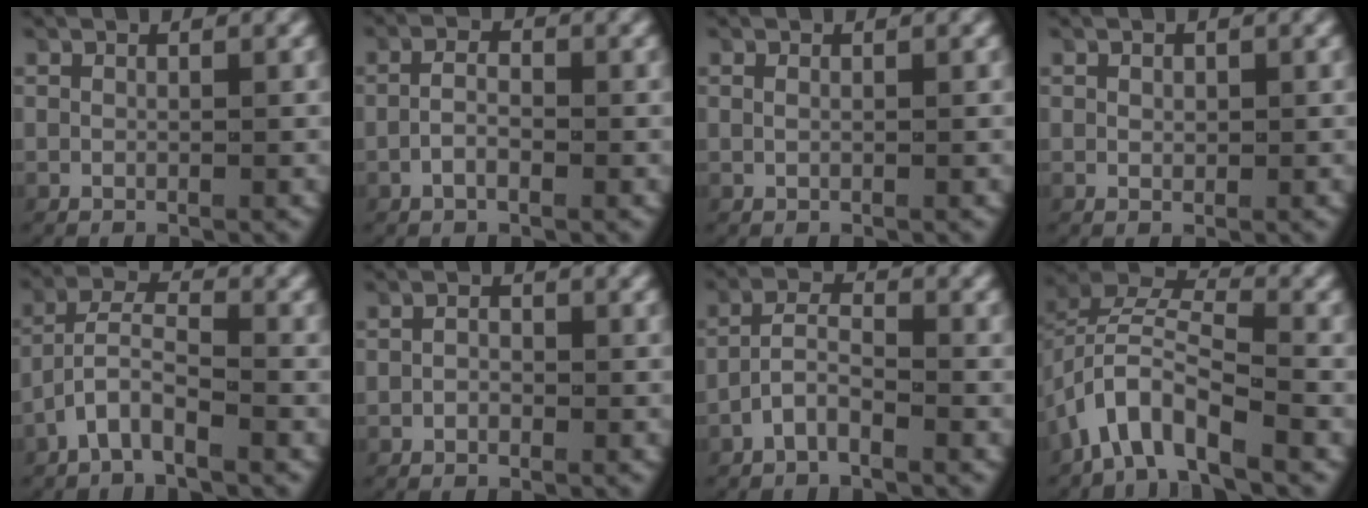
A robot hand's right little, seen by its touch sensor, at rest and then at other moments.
{"total": 2.0, "force": [-0.9, 1.0, 1.5], "torque": [-0.031, -0.004, -0.016]}
{"total": 0.0}
{"total": 0.6, "force": [0.1, 0.5, 0.4], "torque": [-0.009, -0.005, 0.008]}
{"total": 3.8, "force": [-1.6, 2.1, 2.7], "torque": [-0.064, -0.005, -0.032]}
{"total": 1.0, "force": [-0.5, 0.6, 0.5], "torque": [-0.007, -0.004, -0.011]}
{"total": 2.7, "force": [-1.6, 1.3, 1.8], "torque": [-0.040, -0.001, -0.035]}
{"total": 5.8, "force": [-0.9, 4.2, 3.9], "torque": [-0.089, -0.001, -0.030]}